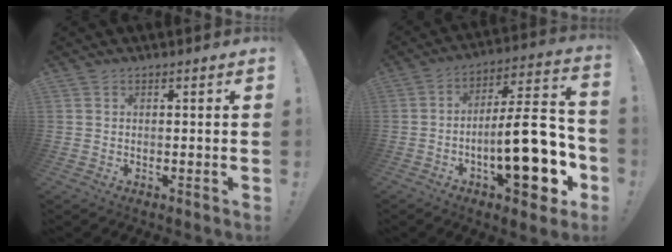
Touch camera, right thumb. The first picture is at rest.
{"total": 22.0, "force": [-6.3, 7.5, 19.7], "torque": [-0.291, 0.044, -0.093]}